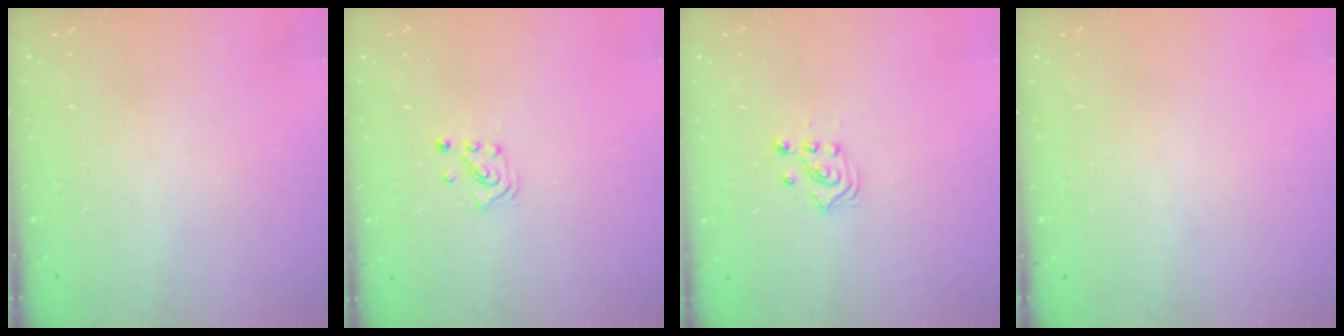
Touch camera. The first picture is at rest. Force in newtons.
{"total": 1.4, "press": 1.4, "slide": 0.1}
{"total": 3.1, "press": 3.0, "slide": 0.9}
{"total": 0.0}